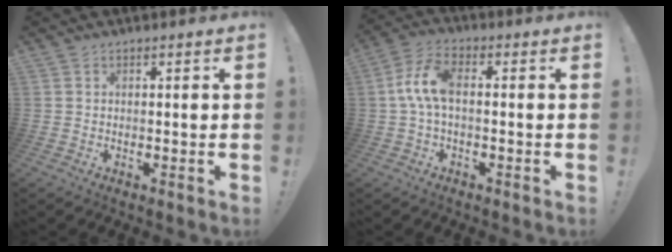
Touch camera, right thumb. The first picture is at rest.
{"total": 8.7, "force": [0.3, 4.2, 7.6], "torque": [-0.158, 0.006, 0.010]}